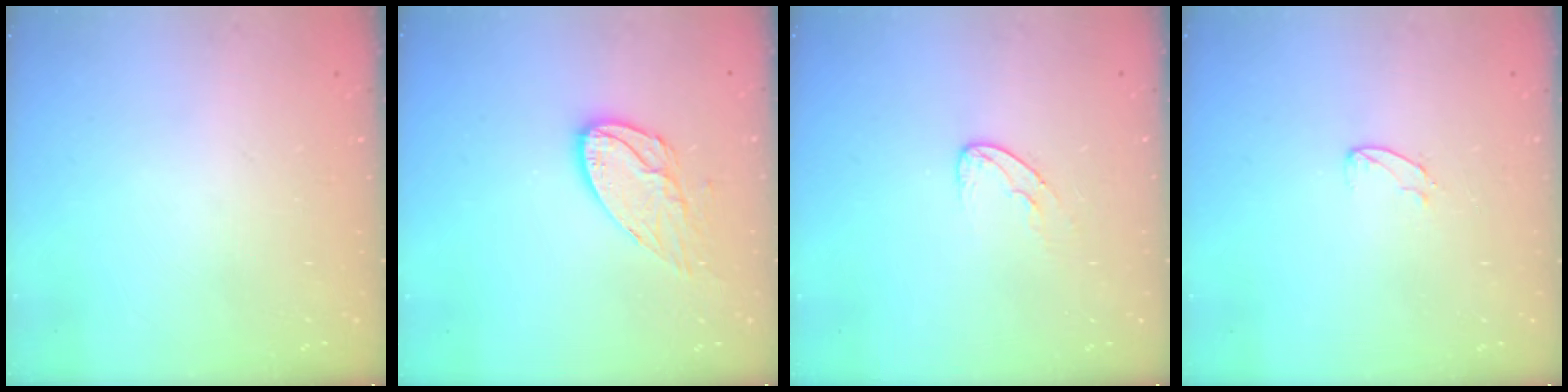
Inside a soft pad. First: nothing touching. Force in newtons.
{"total": 11.0, "press": 10.9, "slide": 0.9}
{"total": 4.8, "press": 4.8, "slide": 0.3}
{"total": 5.4, "press": 5.4, "slide": 0.4}